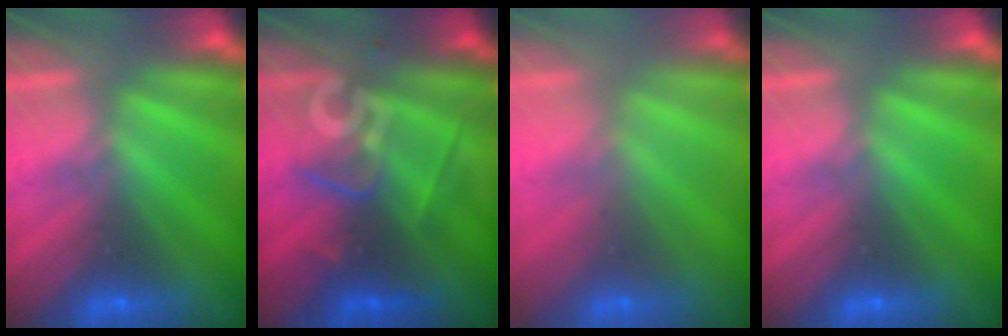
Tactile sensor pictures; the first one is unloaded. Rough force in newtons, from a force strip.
{"total": 2.6}
{"total": 2.4}
{"total": 0.0}